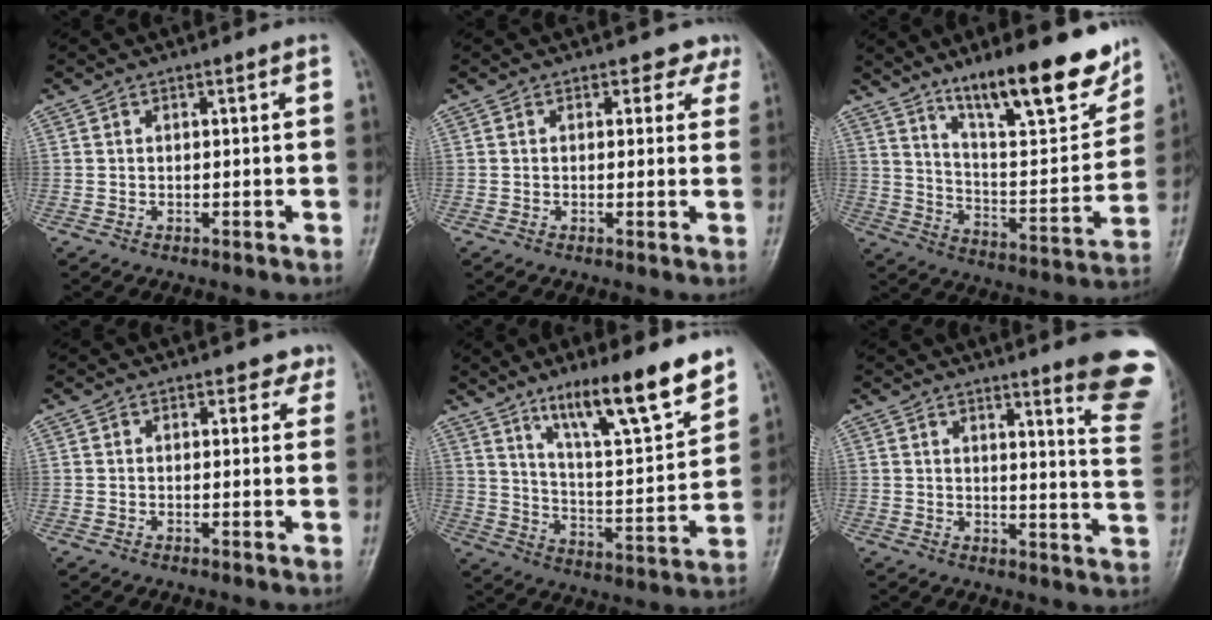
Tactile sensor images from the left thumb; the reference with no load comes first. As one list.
[{"total": 3.0, "force": [2.3, 2.0, 0.2], "torque": [0.027, -0.012, 0.005]}, {"total": 20.8, "force": [14.3, 5.2, 14.1], "torque": [-0.172, -0.076, 0.231]}, {"total": 2.3, "force": [1.7, 1.5, 0.3], "torque": [0.020, -0.009, 0.005]}, {"total": 17.4, "force": [12.2, 3.4, 12.0], "torque": [-0.166, -0.073, 0.205]}, {"total": 13.2, "force": [9.9, 0.9, 8.7], "torque": [-0.081, -0.085, 0.106]}]